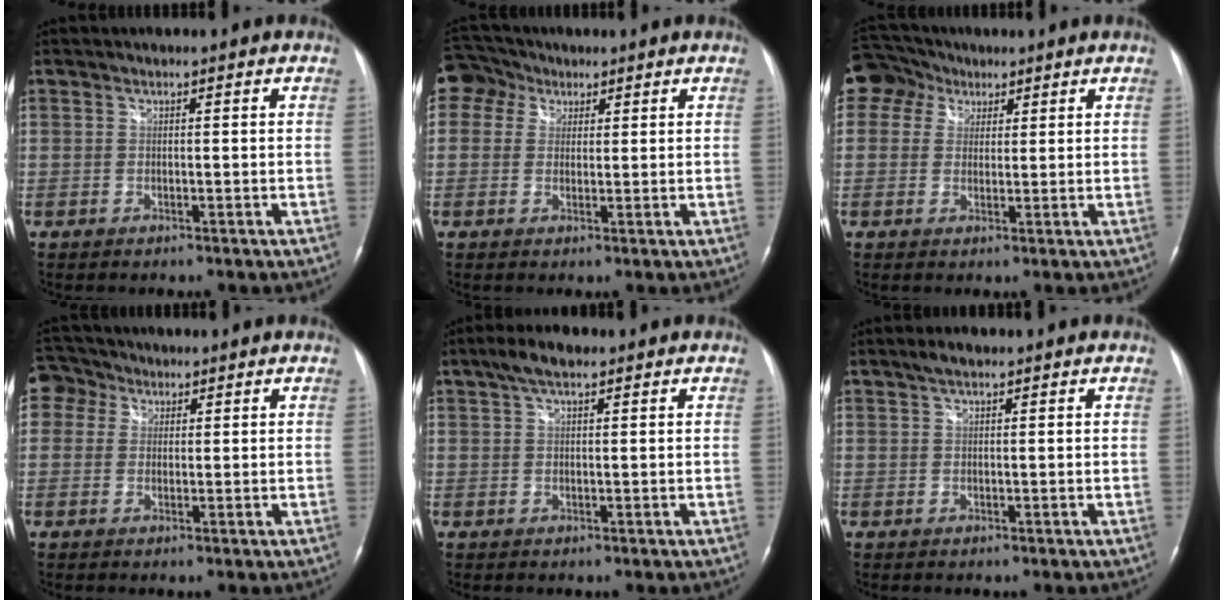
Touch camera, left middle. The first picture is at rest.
{"total": 6.0, "force": [2.7, 5.2, 1.2], "torque": [-0.032, 0.032, 0.052]}
{"total": 7.8, "force": [3.8, 6.6, 1.6], "torque": [-0.045, 0.040, 0.073]}
{"total": 4.6, "force": [1.9, 4.1, 0.7], "torque": [-0.022, 0.021, 0.036]}
{"total": 4.3, "force": [2.9, 1.2, 2.9], "torque": [-0.065, 0.018, 0.051]}
{"total": 2.2, "force": [1.6, 0.6, 1.4], "torque": [-0.031, 0.011, 0.028]}